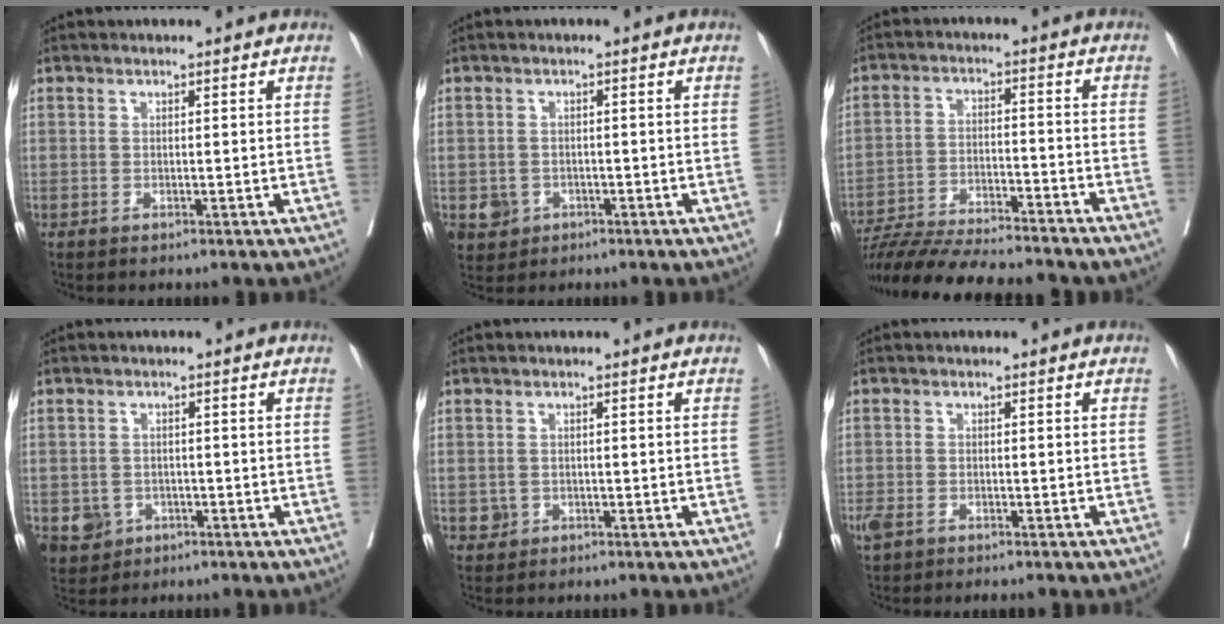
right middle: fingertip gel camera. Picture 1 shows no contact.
{"total": 3.3, "force": [-1.2, 3.0, 0.6], "torque": [-0.006, 0.006, -0.014]}
{"total": 16.9, "force": [-15.2, 1.2, 7.3], "torque": [-0.124, -0.021, -0.240]}
{"total": 4.3, "force": [-1.6, 3.9, 0.9], "torque": [-0.013, 0.005, -0.019]}
{"total": 1.4, "force": [-0.4, 1.3, 0.2], "torque": [0.000, 0.005, -0.003]}
{"total": 4.3, "force": [-2.9, 1.9, 2.4], "torque": [-0.052, -0.007, -0.048]}